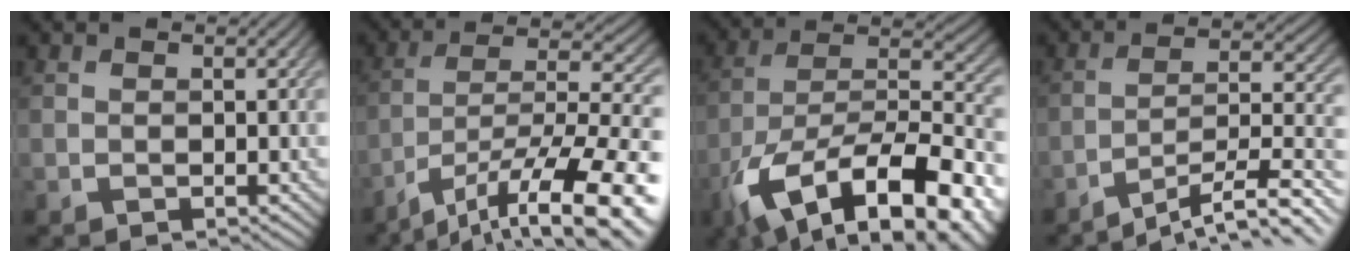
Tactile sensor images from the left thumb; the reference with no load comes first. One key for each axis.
{"total": 15.8, "fx": -9.8, "fy": 4.6, "fz": 11.6, "tx": -0.189, "ty": -0.002, "tz": -0.160}
{"total": 18.3, "fx": -10.1, "fy": 8.3, "fz": 12.9, "tx": -0.233, "ty": -0.037, "tz": -0.156}
{"total": 12.5, "fx": -9.7, "fy": 2.1, "fz": 7.6, "tx": -0.117, "ty": 0.012, "tz": -0.148}